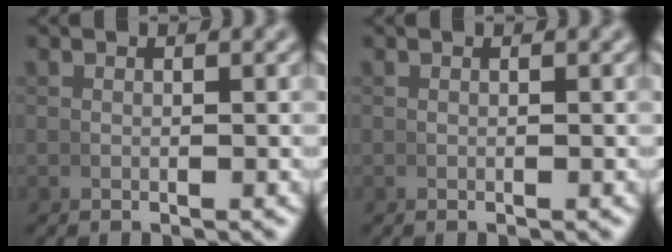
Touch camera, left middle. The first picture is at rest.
{"total": 0.0}